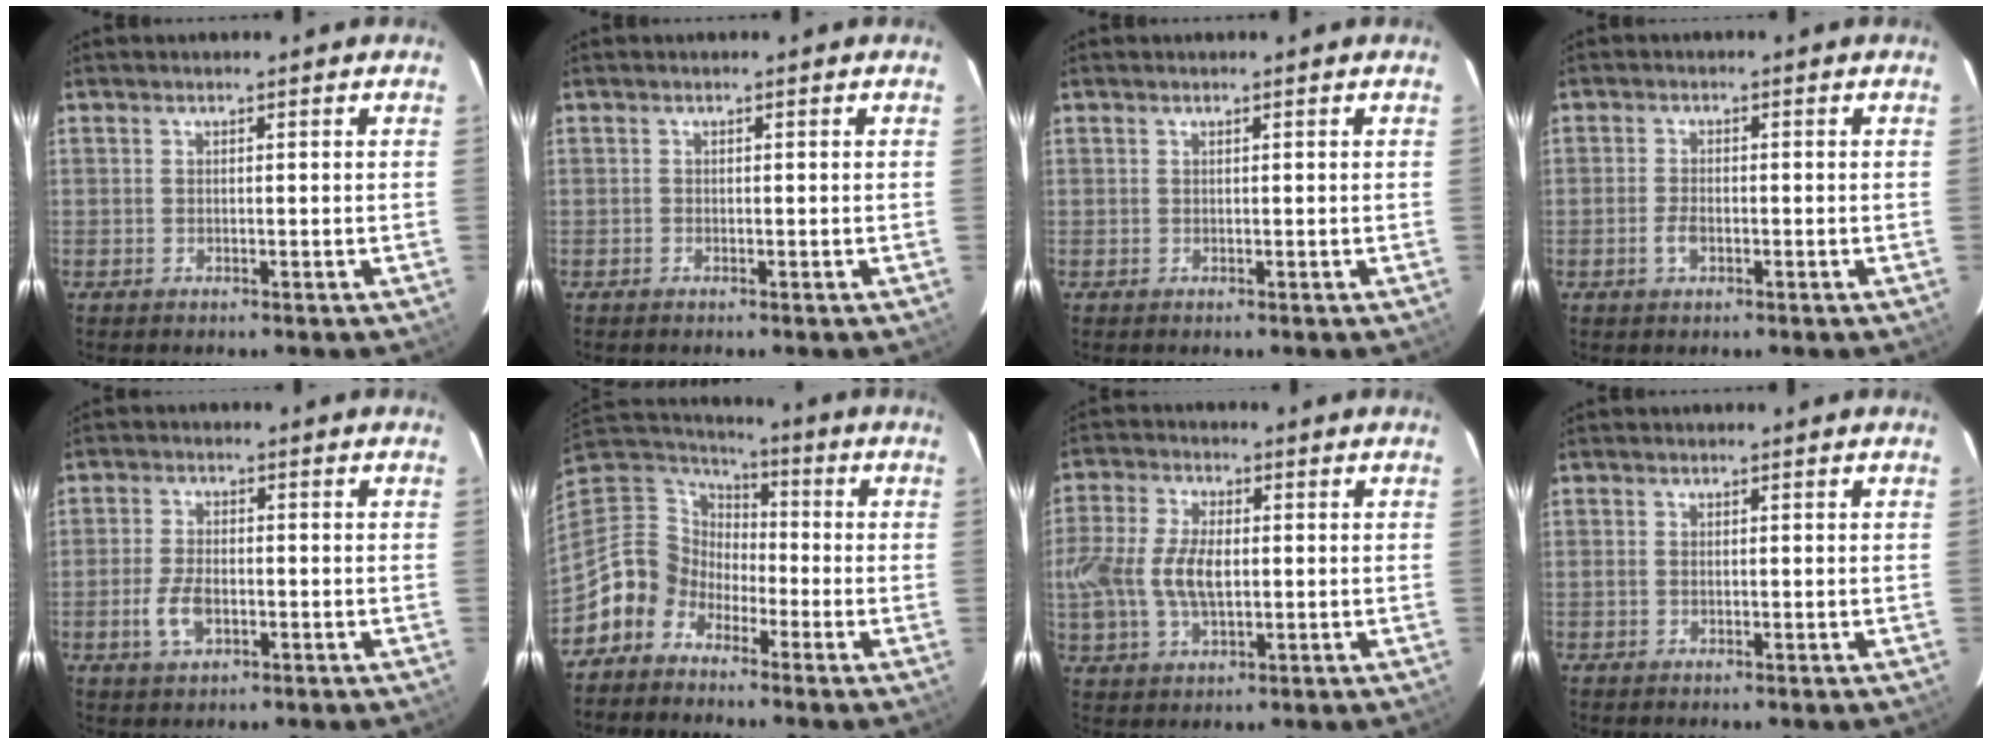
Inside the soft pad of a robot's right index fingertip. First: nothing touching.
{"total": 0.0}
{"total": 0.0}
{"total": 2.6, "force": [-1.1, 1.4, 2.0], "torque": [-0.044, 0.000, -0.021]}
{"total": 5.7, "force": [-1.9, 3.1, 4.4], "torque": [-0.099, -0.003, -0.034]}
{"total": 9.5, "force": [-5.5, 7.5, 1.7], "torque": [-0.048, 0.038, -0.124]}
{"total": 12.9, "force": [-0.6, 7.2, 10.7], "torque": [-0.227, 0.001, -0.012]}
{"total": 0.6, "force": [0.0, 0.4, 0.5], "torque": [-0.012, 0.000, -0.003]}